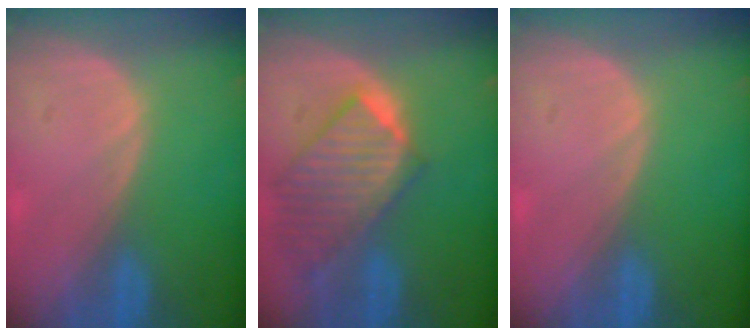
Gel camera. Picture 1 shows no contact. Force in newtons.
{"total": 10.0, "press": 8.8, "slide": 4.7}
{"total": 0.0}